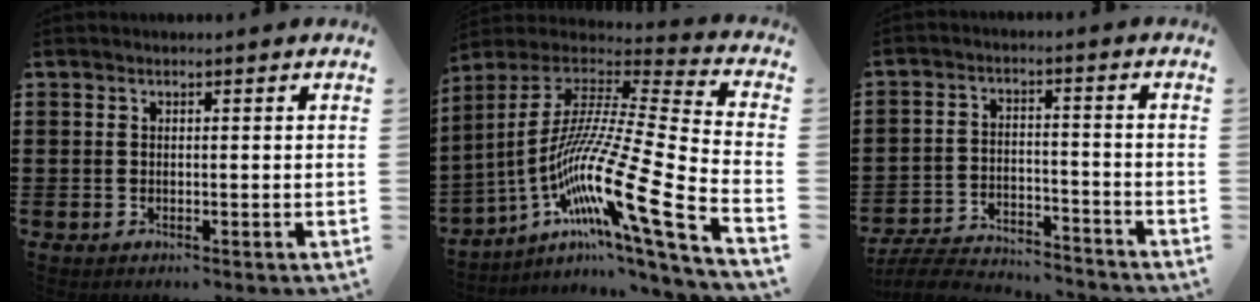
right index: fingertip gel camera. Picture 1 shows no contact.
{"total": 19.5, "force": [-8.0, 2.0, 17.7], "torque": [-0.354, -0.021, -0.154]}
{"total": 6.1, "force": [-5.9, 0.8, 1.3], "torque": [-0.037, 0.005, -0.120]}